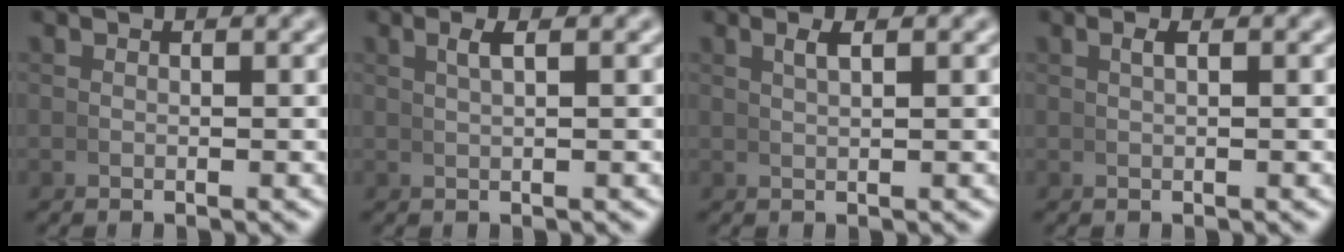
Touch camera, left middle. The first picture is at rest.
{"total": 1.5, "force": [0.7, 0.0, 1.3], "torque": [-0.022, 0.006, 0.014]}
{"total": 1.3, "force": [0.7, 0.0, 1.1], "torque": [-0.018, 0.004, 0.015]}
{"total": 0.8, "force": [0.2, 0.1, 0.8], "torque": [-0.013, 0.005, 0.004]}